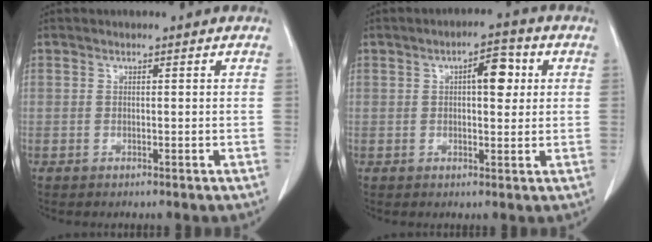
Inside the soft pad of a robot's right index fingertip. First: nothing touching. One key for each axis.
{"total": 5.2, "fx": 1.3, "fy": 1.9, "fz": 4.6, "tx": -0.069, "ty": 0.010, "tz": 0.017}